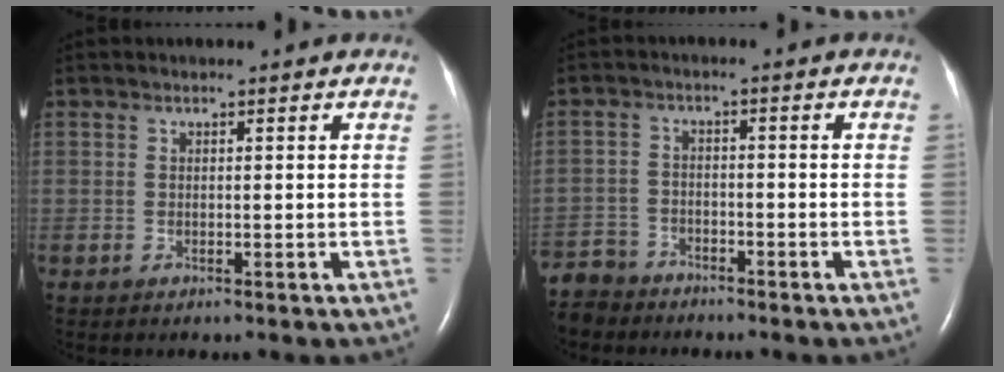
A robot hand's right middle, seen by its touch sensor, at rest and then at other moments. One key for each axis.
{"total": 7.1, "fx": -6.4, "fy": 2.9, "fz": 0.3, "tx": -0.012, "ty": -0.006, "tz": -0.124}